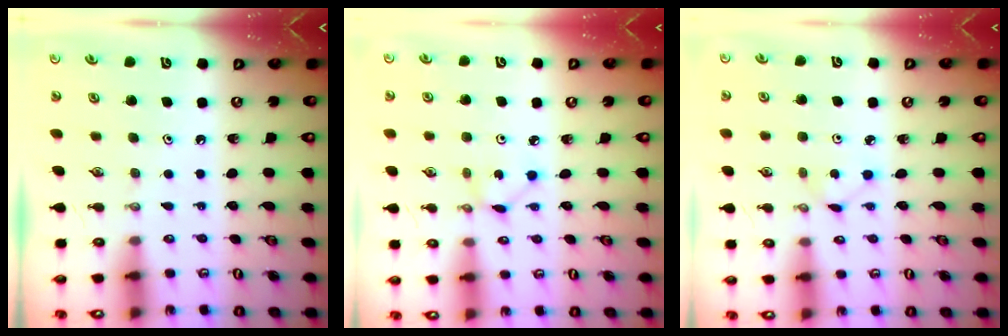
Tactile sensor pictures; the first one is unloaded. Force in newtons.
{"total": 1.6, "press": 1.5, "slide": 0.1}
{"total": 1.8, "press": 1.7, "slide": 0.2}